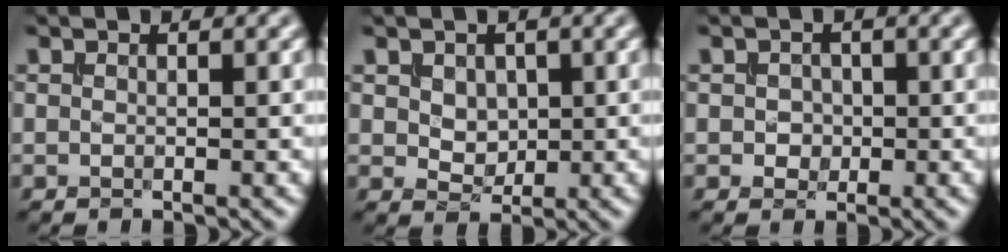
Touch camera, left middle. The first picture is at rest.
{"total": 1.9, "force": [0.5, 1.5, 1.1], "torque": [-0.028, -0.006, 0.008]}
{"total": 1.3, "force": [-0.1, 1.2, 0.5], "torque": [-0.009, -0.002, -0.004]}